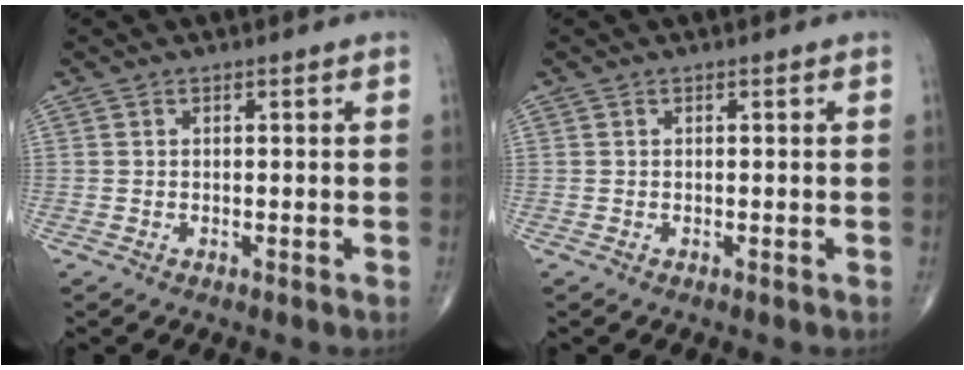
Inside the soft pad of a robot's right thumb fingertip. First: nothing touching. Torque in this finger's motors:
{"motor_torque": [0.02, -0.02, 0.02, 0.01, 0.00]}